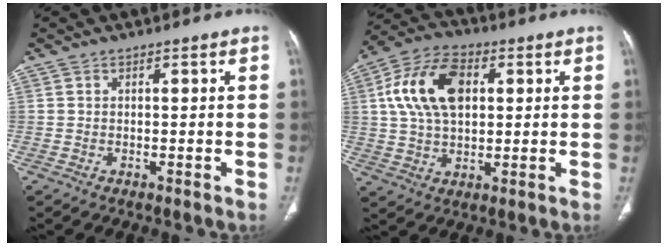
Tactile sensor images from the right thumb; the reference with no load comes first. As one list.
[{"total": 14.6, "force": [3.2, 9.1, 11.0], "torque": [-0.199, 0.013, 0.054]}]